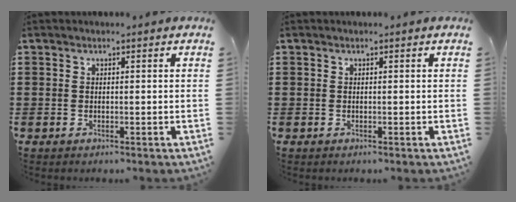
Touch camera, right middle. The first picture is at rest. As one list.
[{"total": 0.0}]